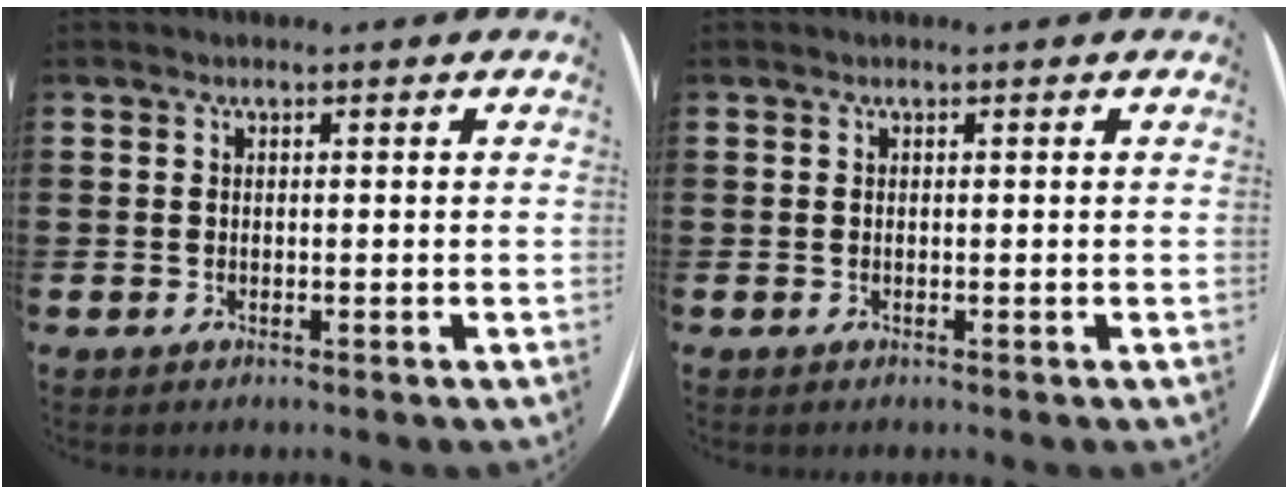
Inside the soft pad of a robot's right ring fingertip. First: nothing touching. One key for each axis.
{"total": 0.0}